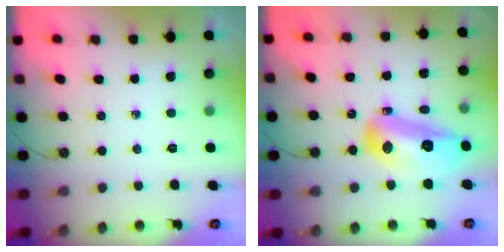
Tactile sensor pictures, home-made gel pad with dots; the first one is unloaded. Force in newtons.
{"total": 16.2, "press": 16.2, "slide": 1.5}